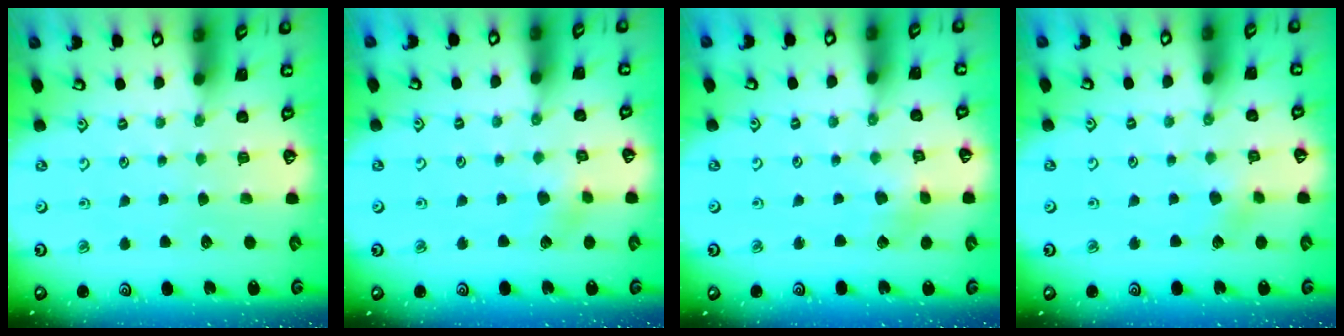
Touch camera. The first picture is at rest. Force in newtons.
{"total": 3.4, "press": 3.4, "slide": 0.4}
{"total": 2.7, "press": 2.7, "slide": 0.1}
{"total": 2.5, "press": 2.5, "slide": 0.3}